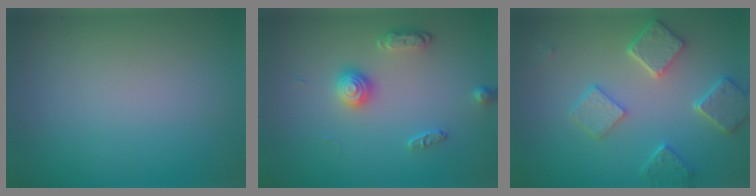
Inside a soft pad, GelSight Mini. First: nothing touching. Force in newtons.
{"total": 2.3, "press": 1.8, "slide": 1.4}
{"total": 5.0, "press": 4.0, "slide": 3.0}